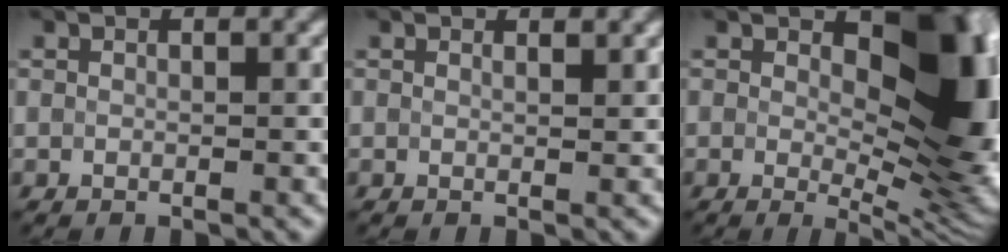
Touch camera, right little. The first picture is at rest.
{"total": 0.6, "force": [0.5, 0.0, 0.4], "torque": [-0.011, -0.003, 0.005]}
{"total": 11.0, "force": [1.7, 5.6, 9.3], "torque": [-0.117, -0.002, 0.027]}